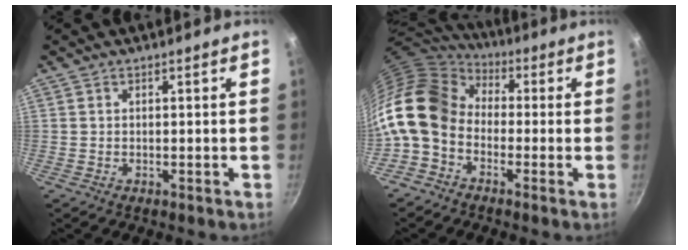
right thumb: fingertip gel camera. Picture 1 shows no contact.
{"total": 15.2, "force": [-1.2, 11.2, 10.1], "torque": [-0.182, 0.035, -0.047]}